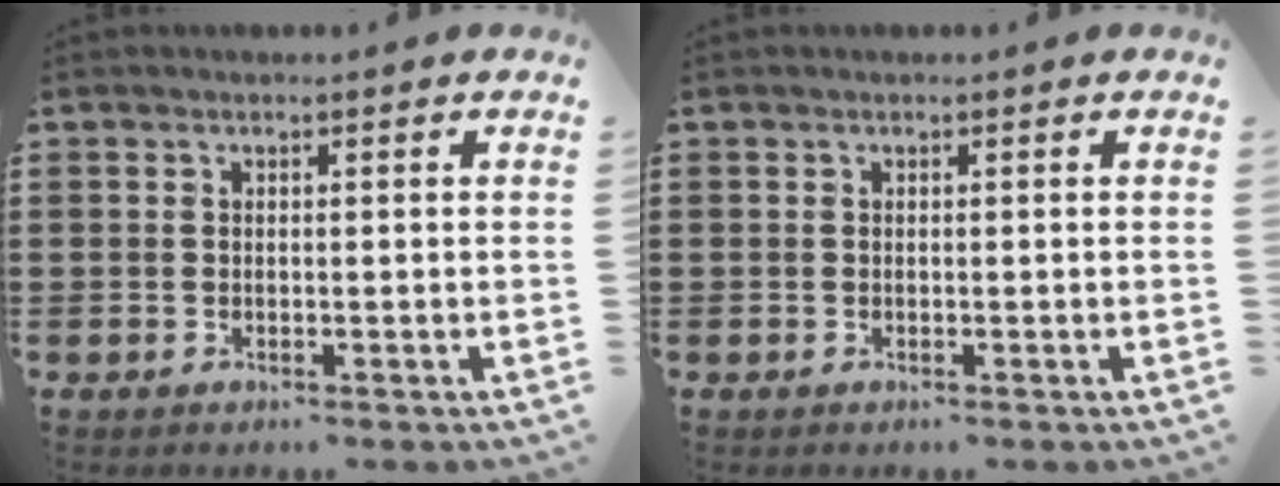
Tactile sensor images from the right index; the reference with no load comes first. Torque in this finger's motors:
{"motor_torque": [0.04, 0.05, 0.00, 0.00]}